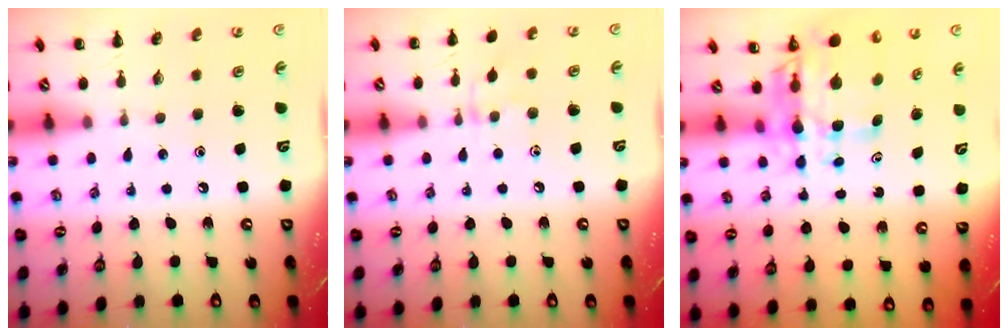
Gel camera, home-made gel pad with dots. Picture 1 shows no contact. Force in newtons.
{"total": 6.3, "press": 6.1, "slide": 1.6}
{"total": 9.3, "press": 8.9, "slide": 2.9}